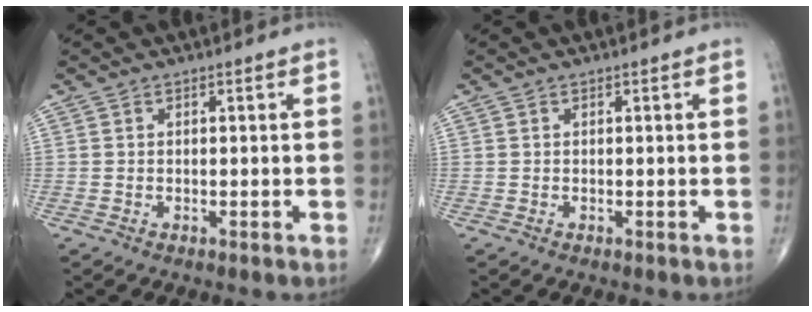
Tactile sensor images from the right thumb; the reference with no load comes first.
{"total": 0.0}